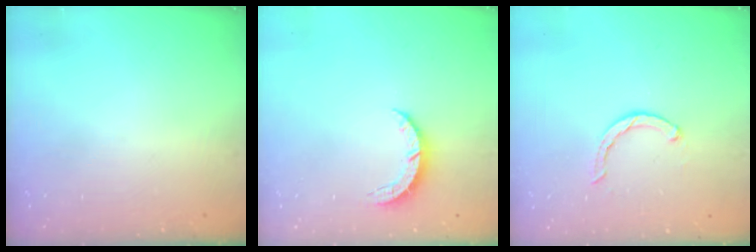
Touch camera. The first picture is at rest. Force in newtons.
{"total": 3.6, "press": 3.6, "slide": 0.4}
{"total": 2.5, "press": 2.5, "slide": 0.4}